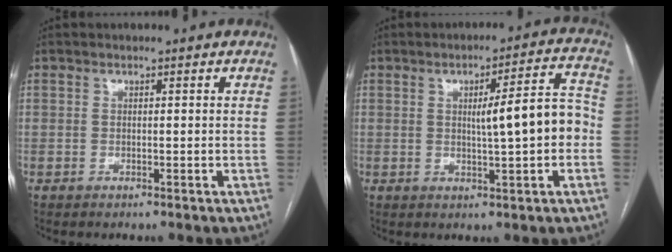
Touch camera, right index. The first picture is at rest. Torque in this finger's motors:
{"motor_torque": [0.64, 0.02, 0.29, 0.11]}